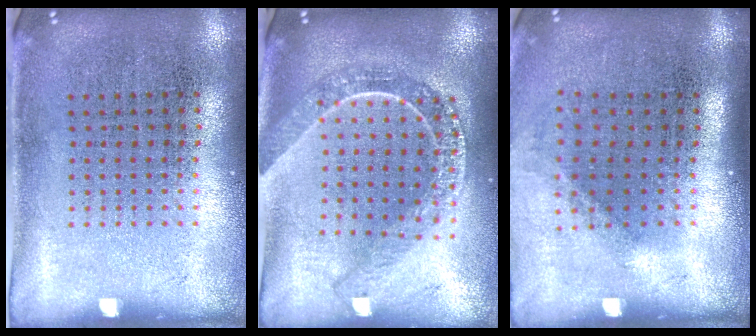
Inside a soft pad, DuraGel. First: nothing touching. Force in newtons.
{"total": 2.3, "press": 1.9, "slide": 1.2}
{"total": 1.3, "press": 0.9, "slide": 0.9}